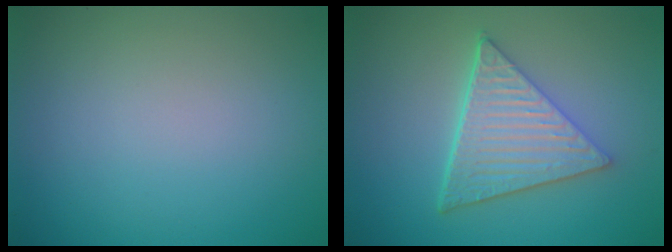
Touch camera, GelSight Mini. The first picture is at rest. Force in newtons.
{"total": 6.1, "press": 4.6, "slide": 4.1}